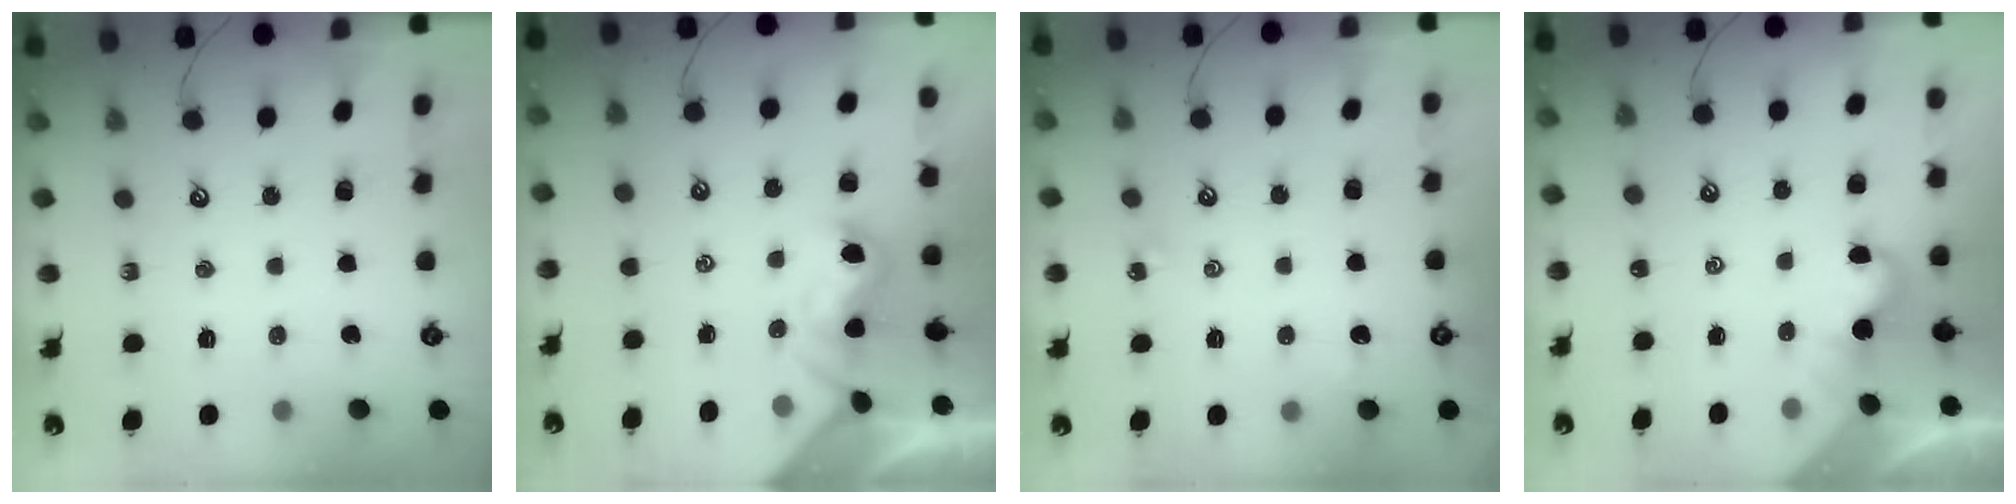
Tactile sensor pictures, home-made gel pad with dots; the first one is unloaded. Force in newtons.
{"total": 2.1, "press": 1.9, "slide": 0.9}
{"total": 1.6, "press": 1.6, "slide": 0.4}
{"total": 0.5, "press": 0.4, "slide": 0.4}